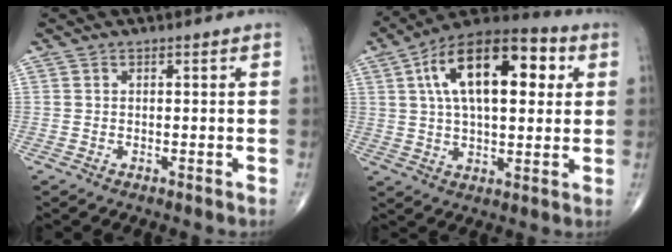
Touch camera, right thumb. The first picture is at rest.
{"total": 20.6, "force": [5.6, 10.0, 17.1], "torque": [-0.258, 0.015, 0.080]}